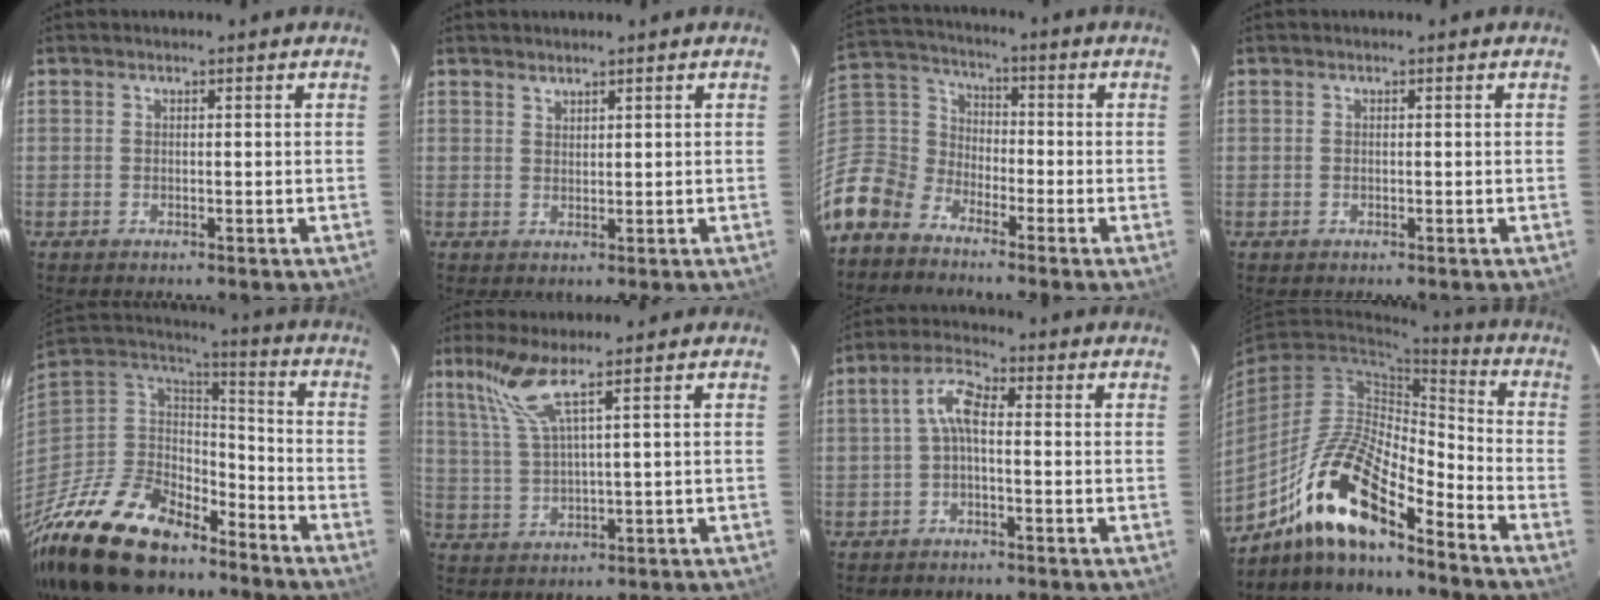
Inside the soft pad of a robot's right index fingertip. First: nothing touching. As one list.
[{"total": 1.3, "force": [1.2, 0.5, 0.2], "torque": [0.000, 0.003, 0.024]}, {"total": 12.0, "force": [-8.1, 8.1, 3.7], "torque": [-0.115, 0.024, -0.181]}, {"total": 0.0}, {"total": 22.9, "force": [-17.4, 9.7, 11.2], "torque": [-0.254, -0.012, -0.302]}, {"total": 6.3, "force": [4.0, -0.7, 4.8], "torque": [-0.102, -0.001, 0.092]}, {"total": 4.8, "force": [-0.6, 1.9, 4.4], "torque": [-0.095, 0.020, -0.015]}, {"total": 15.6, "force": [-11.3, 4.0, 10.0], "torque": [-0.195, 0.003, -0.216]}]